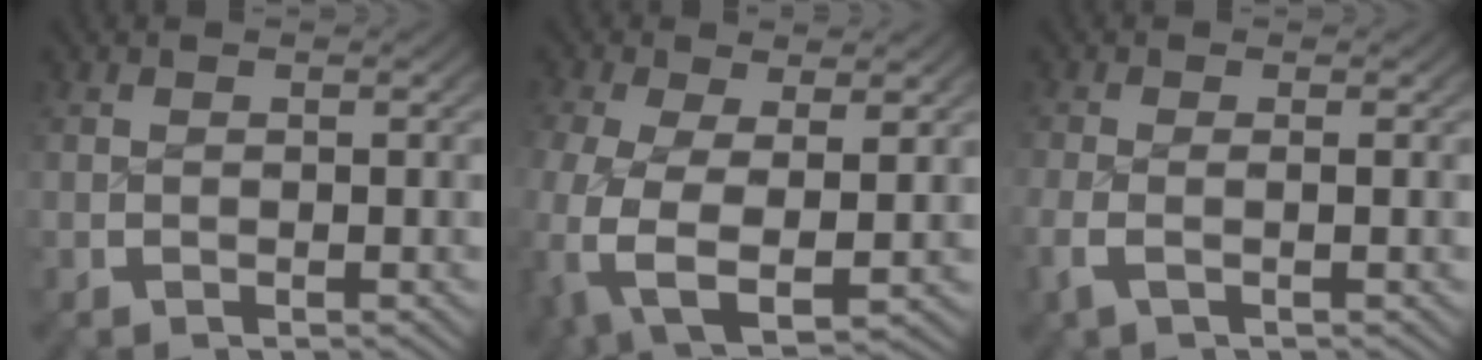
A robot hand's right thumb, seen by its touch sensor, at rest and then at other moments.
{"total": 9.6, "force": [-1.6, 6.2, 7.2], "torque": [-0.207, -0.063, 0.004]}
{"total": 2.1, "force": [-0.7, 0.9, 1.8], "torque": [-0.054, -0.008, -0.012]}